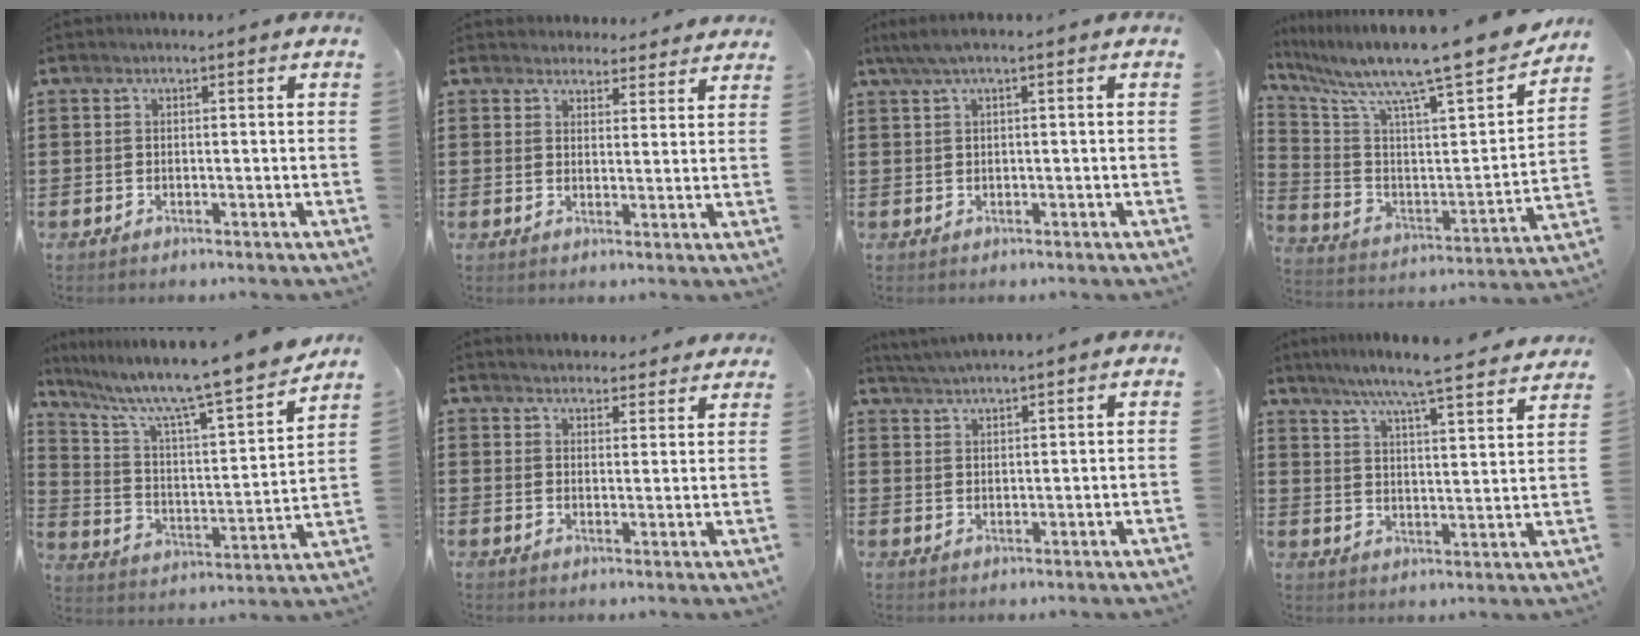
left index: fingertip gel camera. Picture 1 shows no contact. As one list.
[{"total": 3.5, "force": [3.4, 1.0, 0.1], "torque": [-0.005, -0.010, 0.063]}, {"total": 2.0, "force": [0.3, 0.1, 2.0], "torque": [-0.042, -0.004, 0.002]}, {"total": 11.9, "force": [10.0, 0.4, 6.4], "torque": [-0.136, -0.080, 0.151]}, {"total": 10.3, "force": [8.8, 0.3, 5.3], "torque": [-0.140, -0.066, 0.141]}, {"total": 3.1, "force": [3.1, 0.3, -0.2], "torque": [-0.005, -0.008, 0.057]}, {"total": 2.6, "force": [2.6, -0.4, 0.3], "torque": [-0.013, -0.005, 0.048]}, {"total": 6.7, "force": [6.0, -0.9, 2.8], "torque": [-0.071, -0.050, 0.095]}]